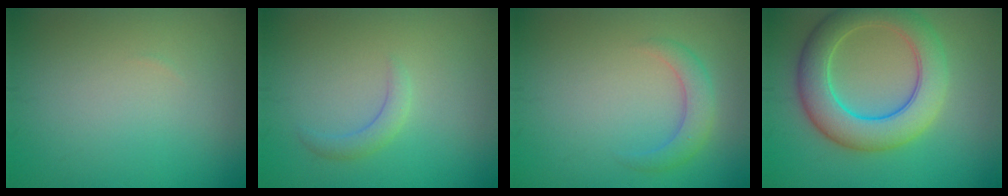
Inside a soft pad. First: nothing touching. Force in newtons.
{"total": 1.5, "press": 1.5, "slide": 0.2}
{"total": 2.4, "press": 2.4, "slide": 0.0}
{"total": 7.6, "press": 7.6, "slide": 0.5}